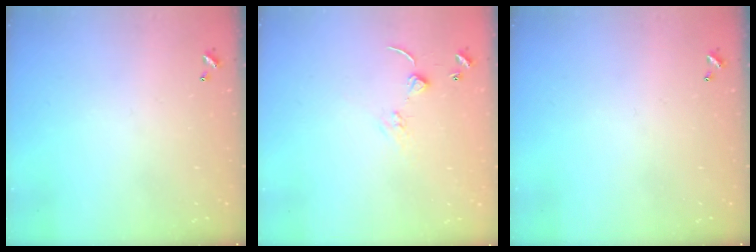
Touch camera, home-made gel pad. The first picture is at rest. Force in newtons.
{"total": 3.7, "press": 3.6, "slide": 0.5}
{"total": 0.0}